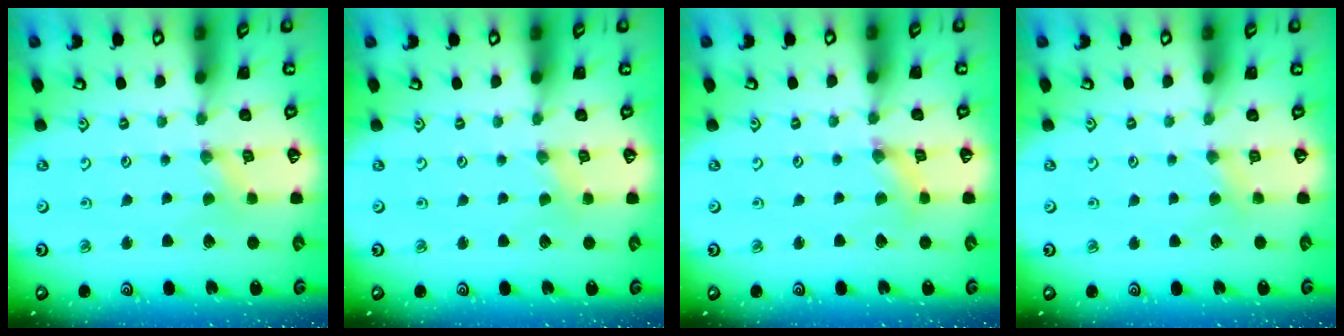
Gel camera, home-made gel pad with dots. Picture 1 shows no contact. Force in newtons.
{"total": 0.0}
{"total": 1.7, "press": 1.7, "slide": 0.2}
{"total": 2.5, "press": 2.5, "slide": 0.3}